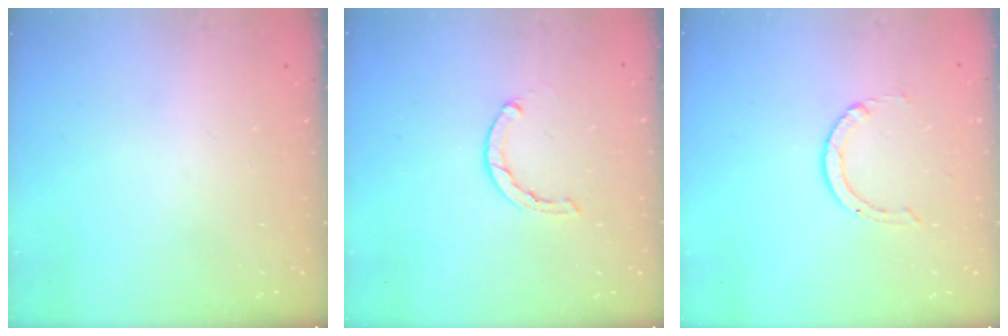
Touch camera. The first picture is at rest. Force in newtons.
{"total": 1.7, "press": 1.6, "slide": 0.3}
{"total": 1.5, "press": 1.5, "slide": 0.2}